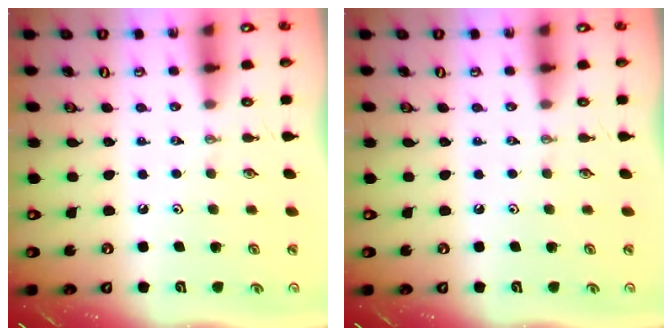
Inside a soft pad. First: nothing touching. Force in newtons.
{"total": 0.0}